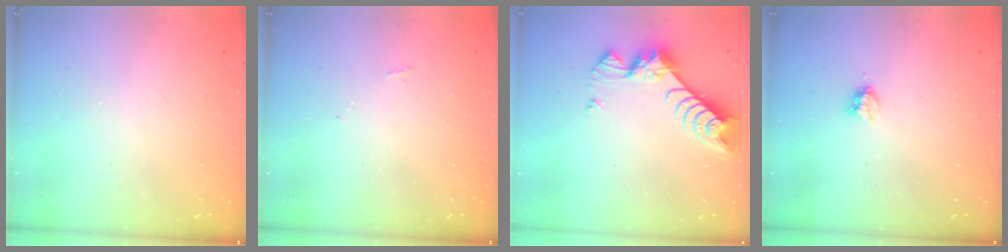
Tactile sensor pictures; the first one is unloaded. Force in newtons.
{"total": 4.0, "press": 4.0, "slide": 0.6}
{"total": 7.6, "press": 7.5, "slide": 0.7}
{"total": 2.9, "press": 2.9, "slide": 0.5}